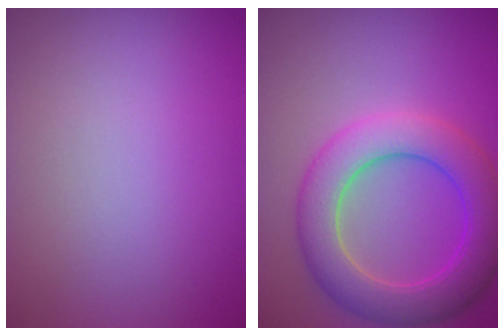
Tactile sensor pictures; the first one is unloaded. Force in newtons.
{"total": 6.8, "press": 6.8, "slide": 0.1}